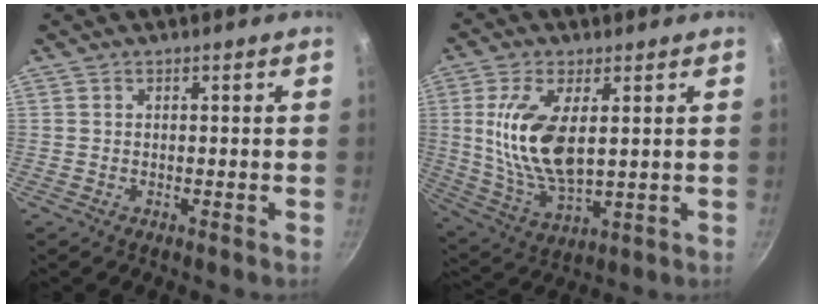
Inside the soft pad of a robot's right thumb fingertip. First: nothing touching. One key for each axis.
{"total": 14.4, "fx": 2.6, "fy": 6.9, "fz": 12.4, "tx": -0.241, "ty": -0.017, "tz": 0.058}